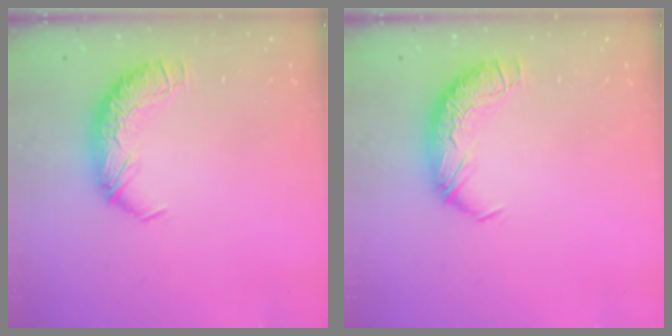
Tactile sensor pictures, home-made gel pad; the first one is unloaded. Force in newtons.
{"total": 0.0}